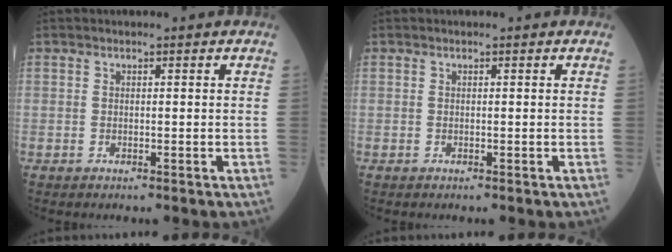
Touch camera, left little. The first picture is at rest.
{"total": 0.0}